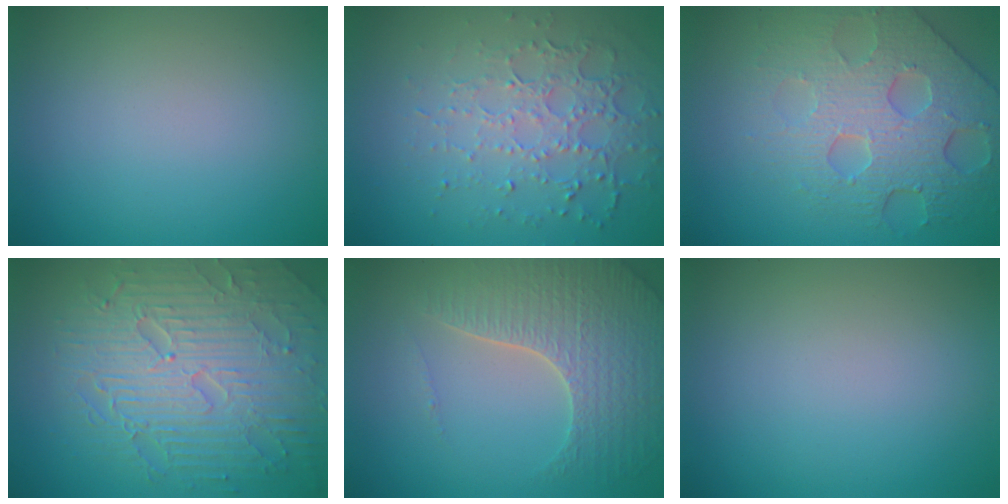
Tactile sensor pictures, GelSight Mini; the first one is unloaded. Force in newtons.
{"total": 4.9, "press": 3.4, "slide": 3.5}
{"total": 6.3, "press": 5.2, "slide": 3.7}
{"total": 9.5, "press": 6.4, "slide": 7.0}
{"total": 5.3, "press": 4.5, "slide": 2.8}
{"total": 0.0}